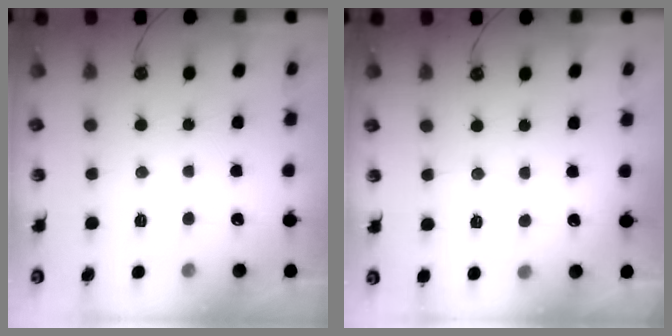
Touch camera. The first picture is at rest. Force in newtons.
{"total": 2.7, "press": 2.4, "slide": 1.2}